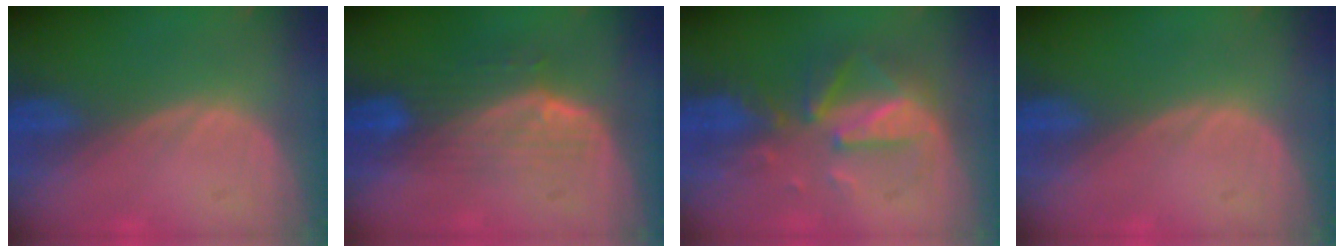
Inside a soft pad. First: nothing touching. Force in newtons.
{"total": 7.3, "press": 6.5, "slide": 3.3}
{"total": 8.1, "press": 7.6, "slide": 2.6}
{"total": 0.0}